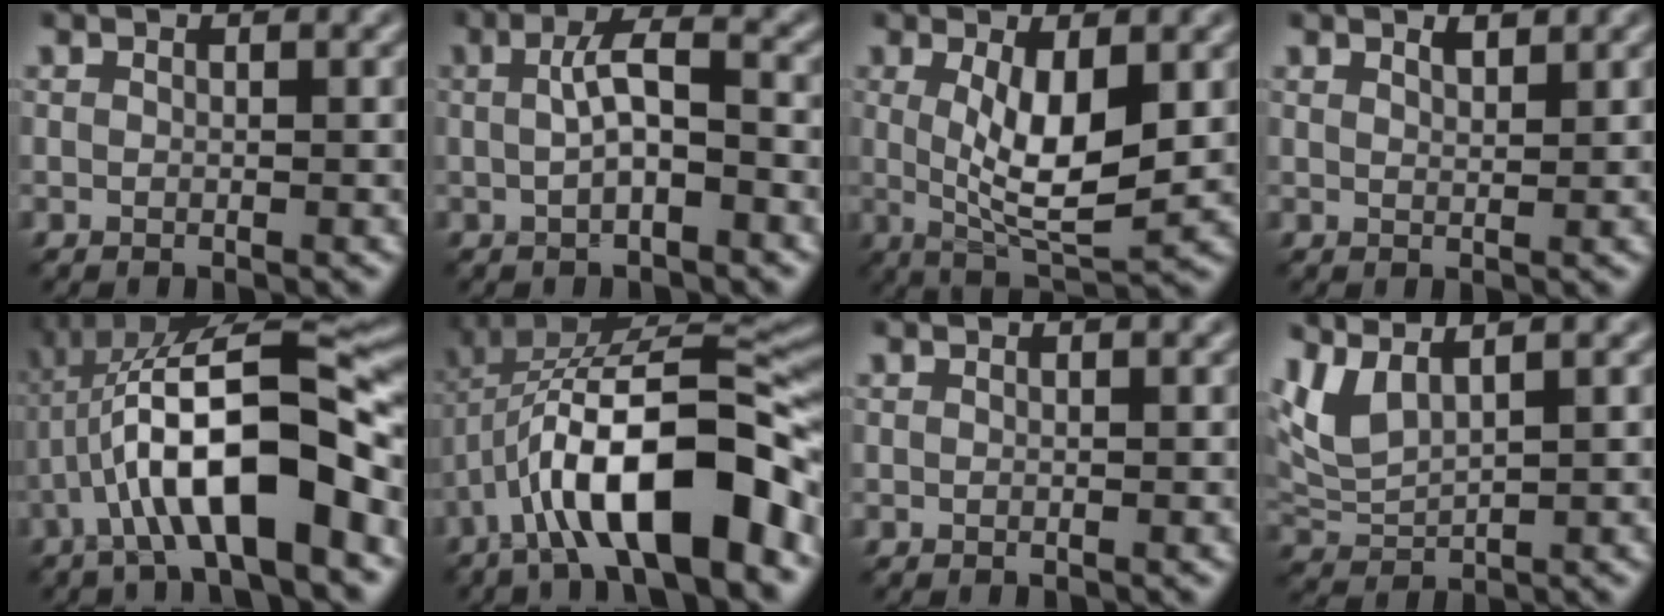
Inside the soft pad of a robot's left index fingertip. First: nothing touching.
{"total": 3.4, "force": [-0.2, 0.9, 3.2], "torque": [-0.061, 0.007, -0.006]}
{"total": 6.5, "force": [0.6, 2.1, 6.1], "torque": [-0.116, -0.011, 0.016]}
{"total": 1.1, "force": [1.0, 0.1, 0.5], "torque": [-0.009, 0.001, 0.017]}
{"total": 11.6, "force": [-3.6, 3.0, 10.6], "torque": [-0.179, 0.023, -0.063]}
{"total": 13.8, "force": [-4.9, 4.6, 12.0], "torque": [-0.194, 0.015, -0.080]}
{"total": 0.0}
{"total": 3.7, "force": [2.5, 1.1, 2.5], "torque": [-0.070, 0.006, 0.058]}